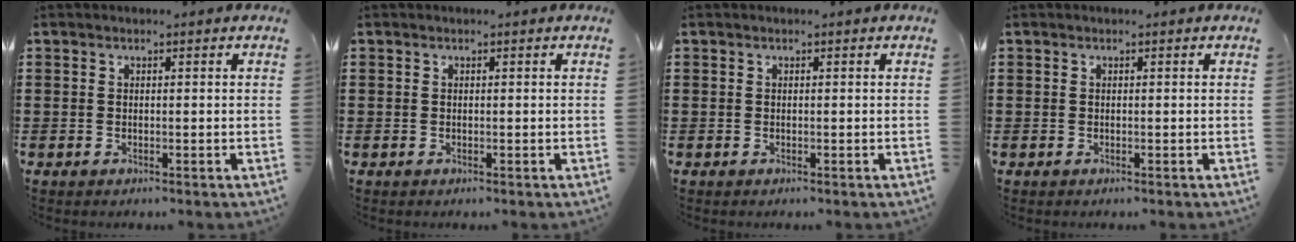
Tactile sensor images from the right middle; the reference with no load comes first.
{"total": 0.0}
{"total": 0.0}
{"total": 0.0}